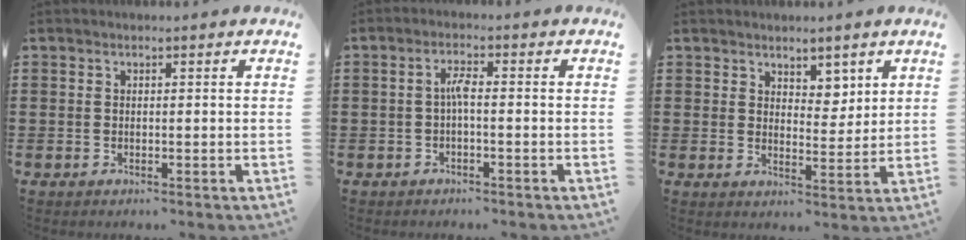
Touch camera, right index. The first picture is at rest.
{"total": 2.5, "force": [-0.5, 0.4, 2.4], "torque": [-0.048, 0.003, -0.012]}
{"total": 4.2, "force": [3.4, 2.3, 0.8], "torque": [-0.013, -0.005, 0.060]}